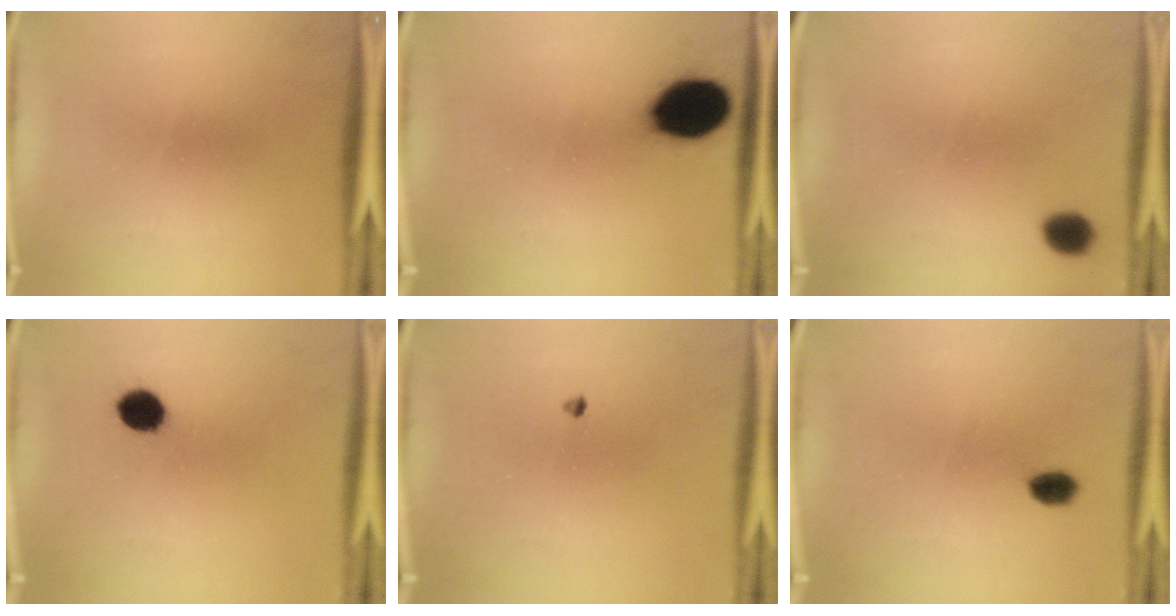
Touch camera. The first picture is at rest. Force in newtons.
{"total": 14.3}
{"total": 5.5}
{"total": 5.9}
{"total": 0.7}
{"total": 3.2}